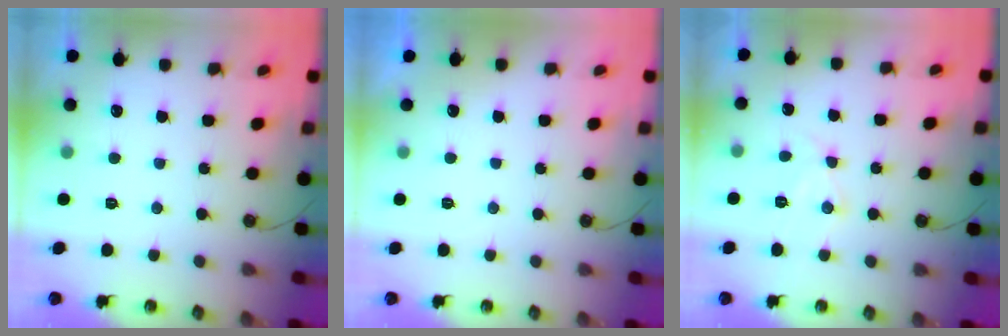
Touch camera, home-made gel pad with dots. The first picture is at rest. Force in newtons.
{"total": 0.0}
{"total": 8.9, "press": 8.9, "slide": 0.4}